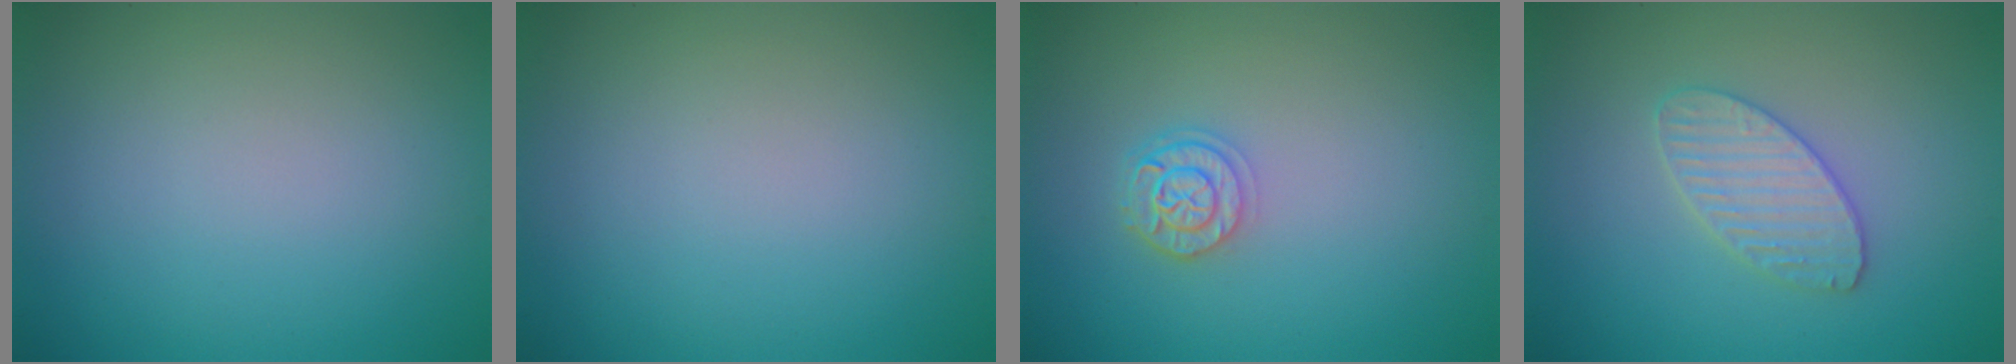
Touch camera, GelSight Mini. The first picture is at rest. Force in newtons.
{"total": 0.0}
{"total": 2.5, "press": 2.0, "slide": 1.4}
{"total": 3.0, "press": 3.0, "slide": 0.2}